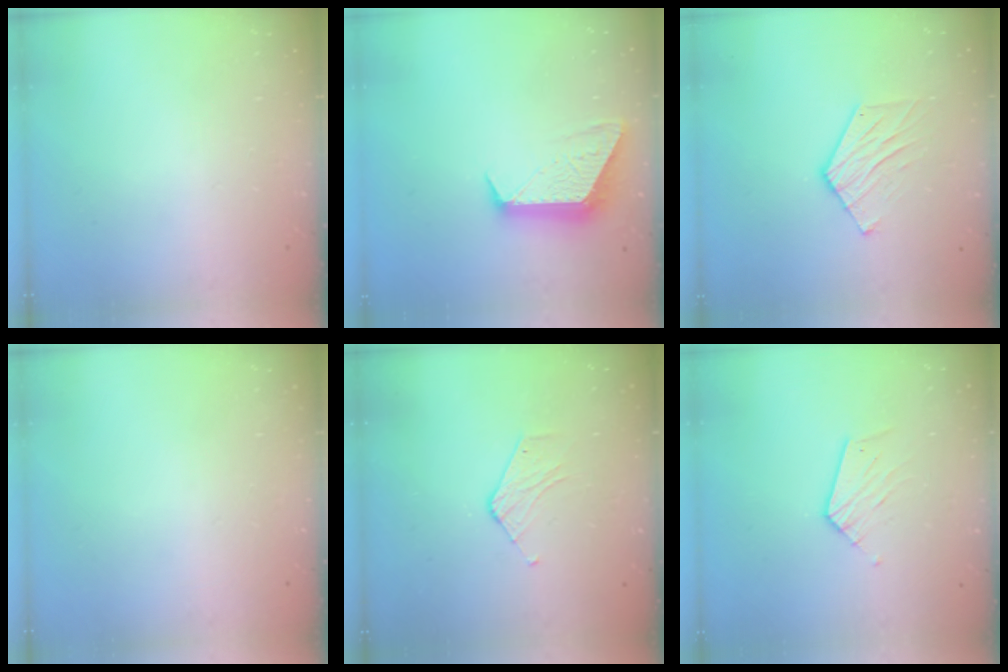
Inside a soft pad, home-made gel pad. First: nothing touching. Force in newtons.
{"total": 10.4, "press": 10.4, "slide": 0.9}
{"total": 8.9, "press": 8.9, "slide": 0.6}
{"total": 0.0}
{"total": 4.4, "press": 4.4, "slide": 0.3}
{"total": 8.3, "press": 8.3, "slide": 0.2}